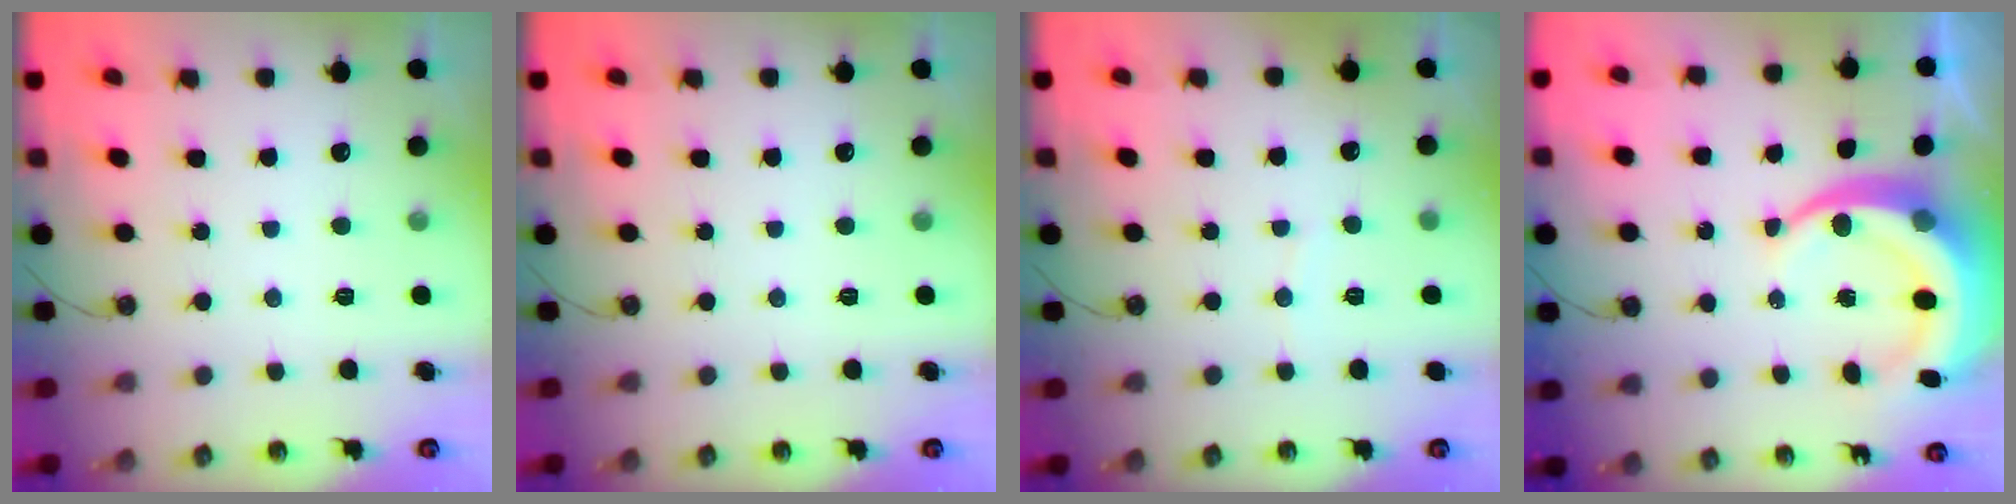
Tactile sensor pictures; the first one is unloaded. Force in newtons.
{"total": 0.0}
{"total": 2.4, "press": 2.4, "slide": 0.3}
{"total": 11.5, "press": 11.4, "slide": 1.6}